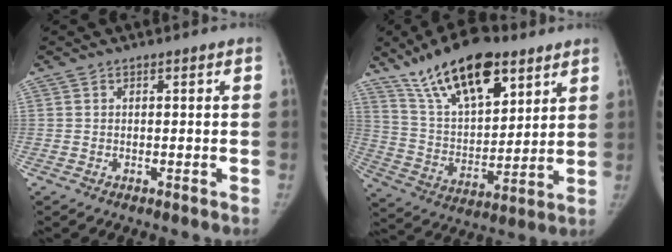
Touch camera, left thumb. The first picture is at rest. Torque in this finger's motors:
{"motor_torque": [2.32, 0.57, 1.54, -1.24, 0.13]}